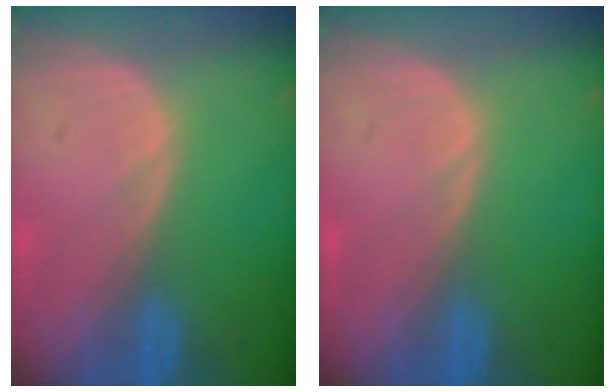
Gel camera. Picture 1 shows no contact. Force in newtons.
{"total": 0.0}